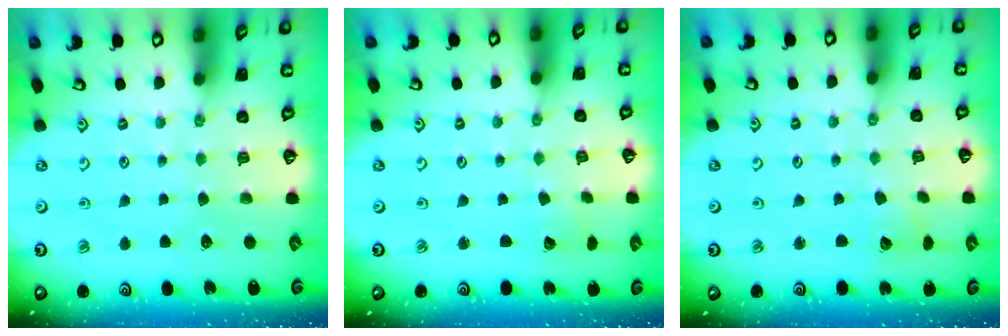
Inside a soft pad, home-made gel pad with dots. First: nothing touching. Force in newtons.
{"total": 1.2, "press": 1.2, "slide": 0.0}
{"total": 2.6, "press": 2.6, "slide": 0.4}